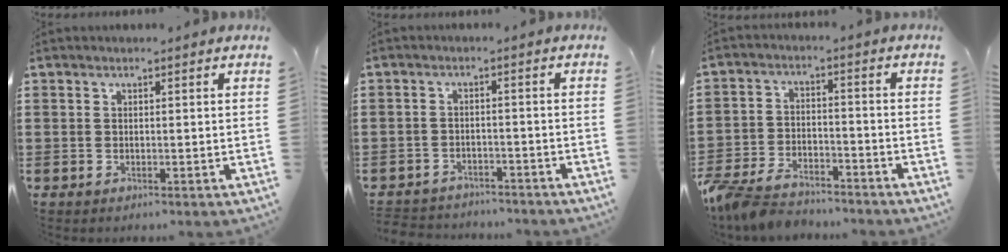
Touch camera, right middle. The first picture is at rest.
{"total": 2.9, "force": [-2.8, 0.6, -0.4], "torque": [-0.002, -0.001, -0.062]}
{"total": 6.1, "force": [-5.7, 1.7, 1.5], "torque": [-0.048, 0.004, -0.119]}